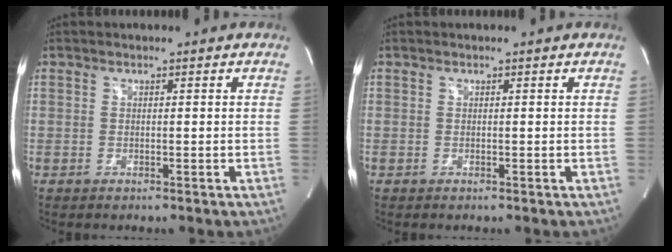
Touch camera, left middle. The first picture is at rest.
{"total": 0.0}